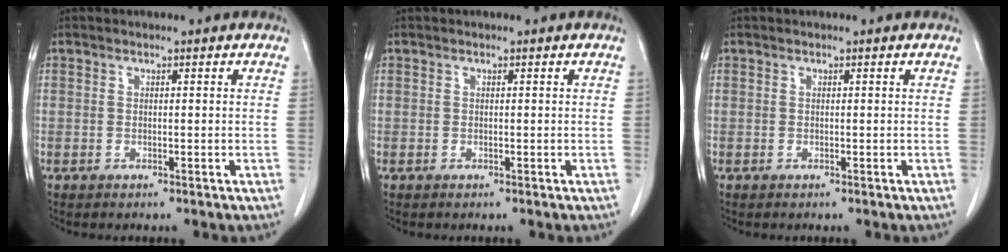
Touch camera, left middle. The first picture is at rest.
{"total": 0.0}
{"total": 0.0}